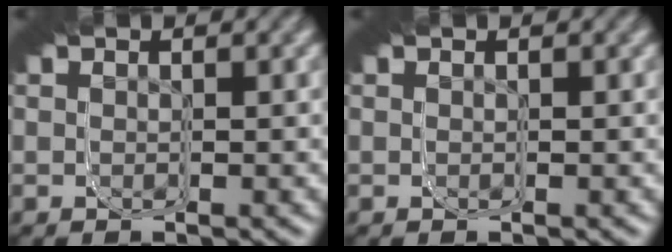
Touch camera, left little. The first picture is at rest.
{"total": 0.0}